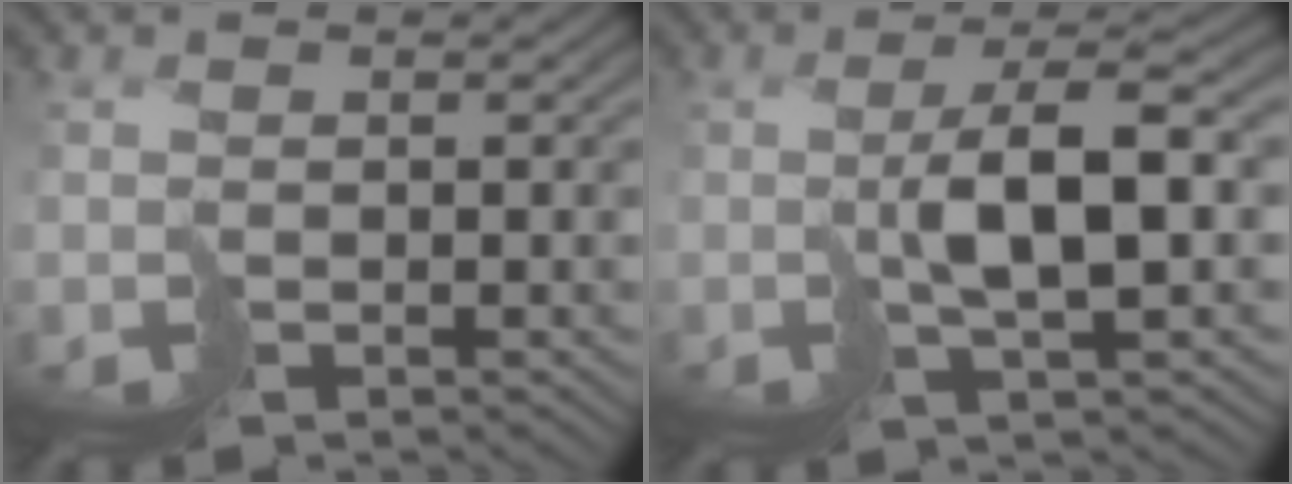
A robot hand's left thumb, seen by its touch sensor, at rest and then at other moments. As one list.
[{"total": 4.8, "force": [1.0, 0.6, 4.6], "torque": [-0.089, 0.010, 0.022]}]